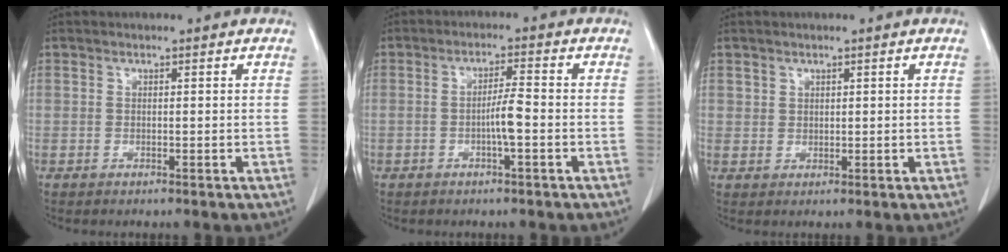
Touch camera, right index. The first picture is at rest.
{"total": 3.7, "force": [-1.0, 0.2, 3.6], "torque": [-0.064, 0.004, -0.020]}
{"total": 1.7, "force": [0.8, 1.5, 0.1], "torque": [0.013, -0.003, 0.008]}